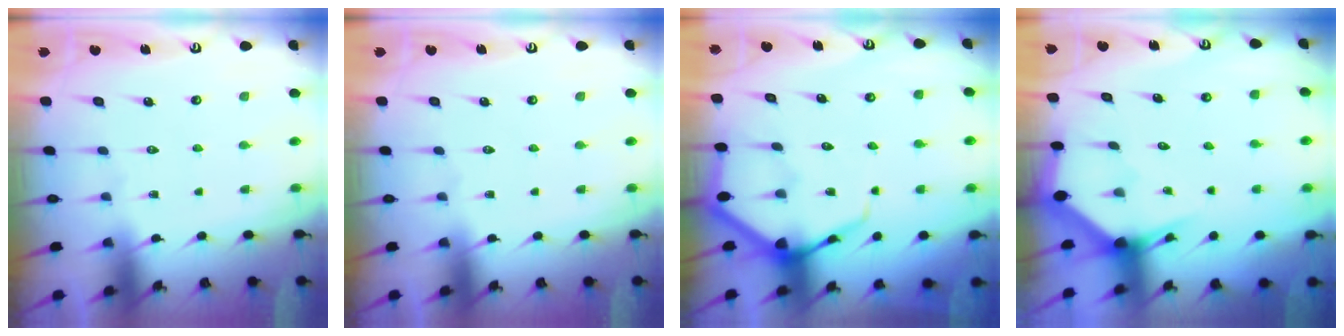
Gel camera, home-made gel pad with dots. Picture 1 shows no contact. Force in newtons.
{"total": 0.0}
{"total": 6.9, "press": 6.8, "slide": 0.8}
{"total": 2.7, "press": 2.7, "slide": 0.1}